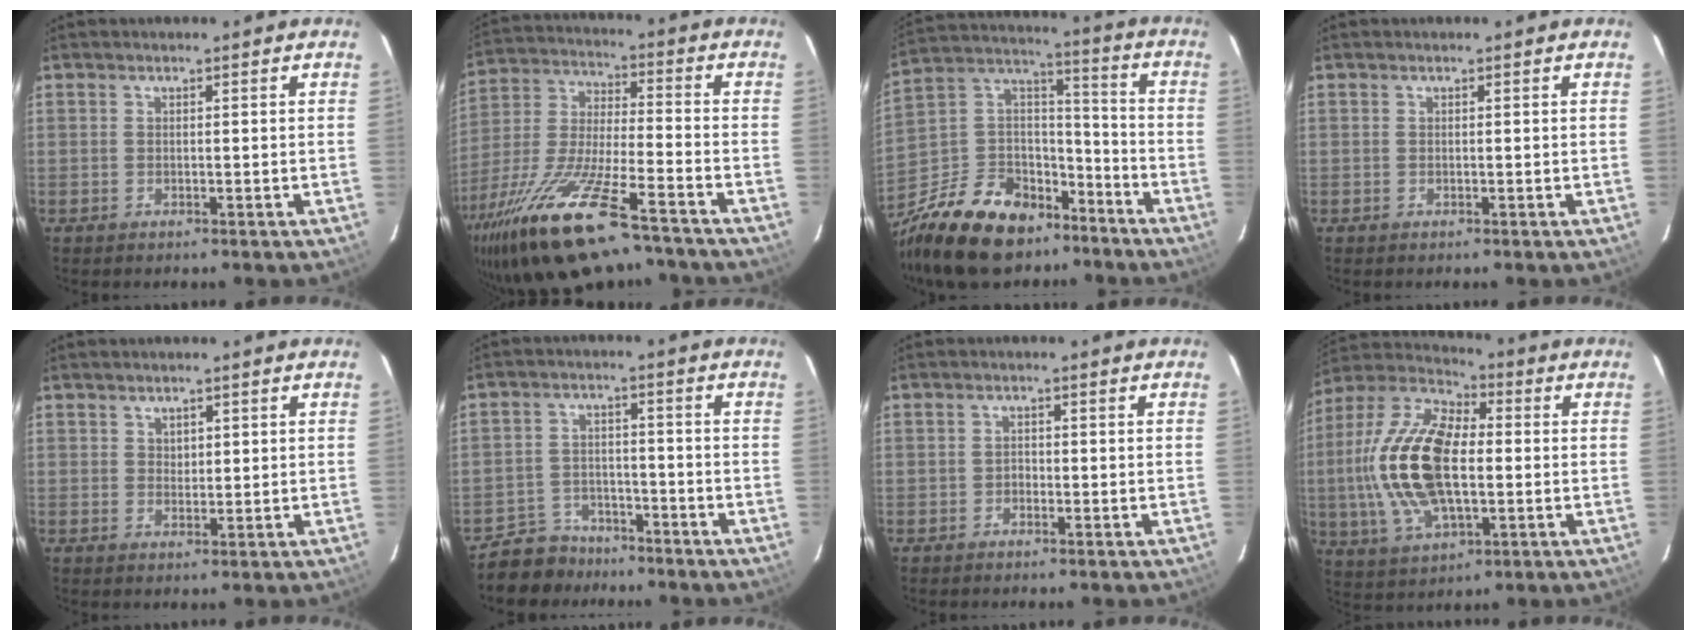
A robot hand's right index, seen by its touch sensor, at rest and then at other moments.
{"total": 23.3, "force": [-16.2, 6.0, 15.7], "torque": [-0.325, -0.048, -0.286]}
{"total": 22.9, "force": [-15.5, 13.3, 10.4], "torque": [-0.246, 0.048, -0.245]}
{"total": 0.0}
{"total": 1.9, "force": [1.1, 1.3, 0.7], "torque": [-0.006, 0.004, 0.021]}
{"total": 7.5, "force": [-6.0, 4.5, 0.4], "torque": [-0.026, 0.020, -0.093]}
{"total": 1.0, "force": [-0.6, 0.8, 0.1], "torque": [-0.001, 0.002, -0.012]}
{"total": 20.5, "force": [-0.7, 10.1, 17.8], "torque": [-0.374, 0.010, -0.016]}